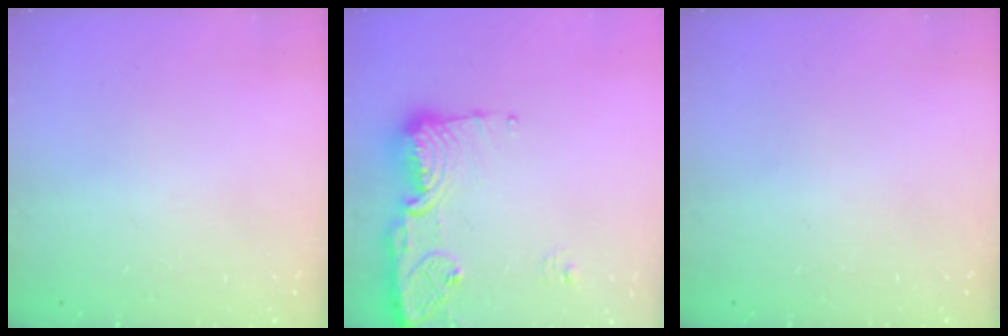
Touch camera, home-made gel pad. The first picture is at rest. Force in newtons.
{"total": 15.8, "press": 15.7, "slide": 1.4}
{"total": 0.0}